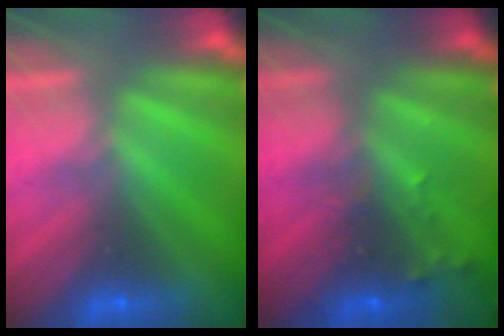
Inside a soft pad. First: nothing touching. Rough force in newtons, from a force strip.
{"total": 7.6}